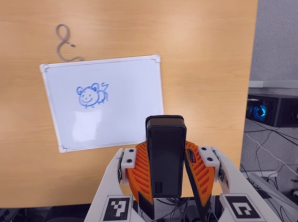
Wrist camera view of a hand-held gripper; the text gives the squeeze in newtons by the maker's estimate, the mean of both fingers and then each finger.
{"total": 8.8, "left": 7.0, "right": 10.6}